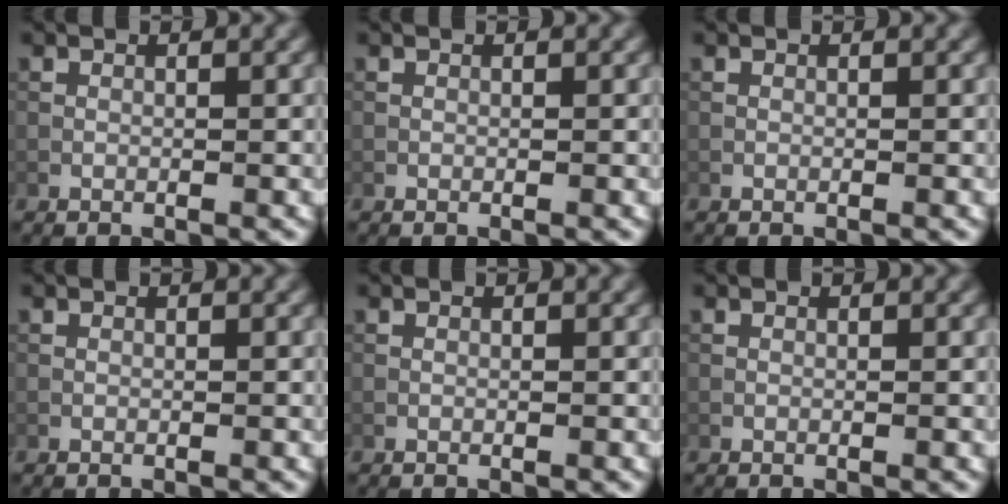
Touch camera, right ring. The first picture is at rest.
{"total": 0.0}
{"total": 0.0}
{"total": 0.0}
{"total": 0.0}
{"total": 0.0}